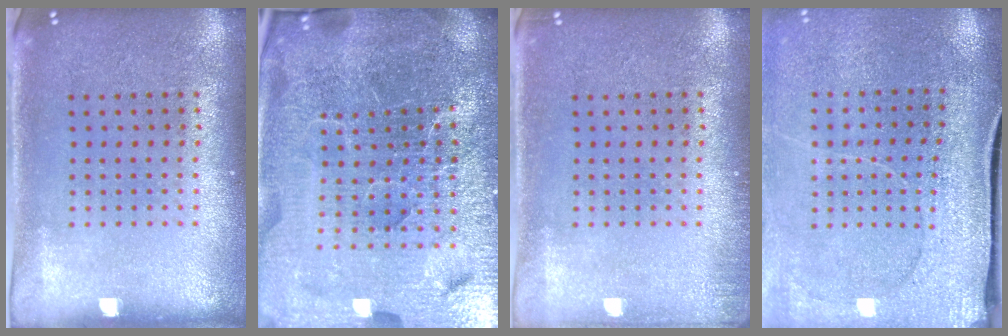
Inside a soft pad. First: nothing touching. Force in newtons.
{"total": 7.2, "press": 6.2, "slide": 3.7}
{"total": 0.9, "press": 0.9, "slide": 0.2}
{"total": 3.0, "press": 2.8, "slide": 1.1}